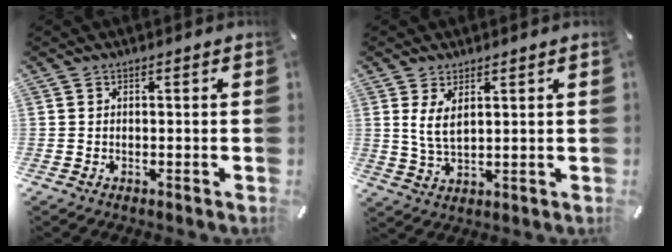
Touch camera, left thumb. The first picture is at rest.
{"total": 5.9, "force": [2.4, 2.8, 4.6], "torque": [-0.101, -0.008, 0.039]}